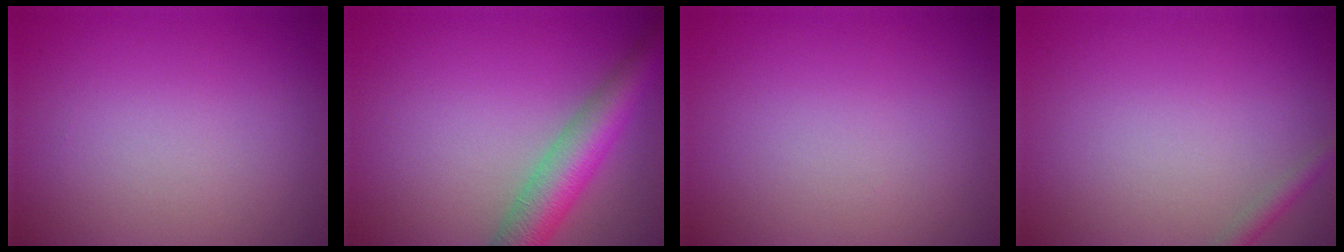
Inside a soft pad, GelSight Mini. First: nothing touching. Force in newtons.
{"total": 5.6, "press": 5.6, "slide": 0.2}
{"total": 0.0}
{"total": 1.2, "press": 1.2, "slide": 0.0}